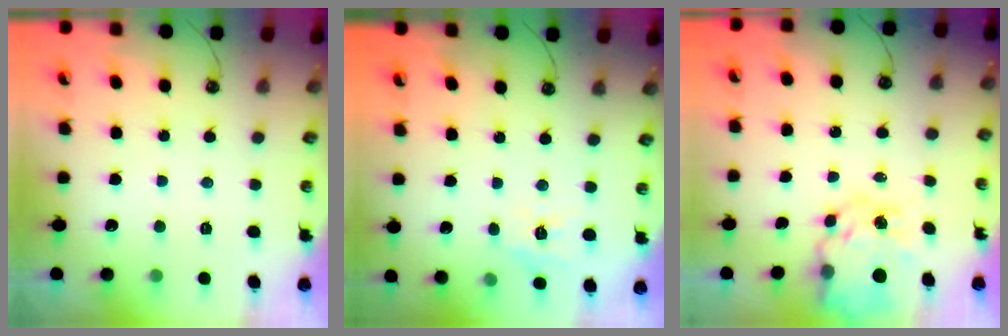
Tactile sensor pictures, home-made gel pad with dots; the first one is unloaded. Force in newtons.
{"total": 9.5, "press": 9.5, "slide": 1.1}
{"total": 11.9, "press": 11.8, "slide": 1.2}